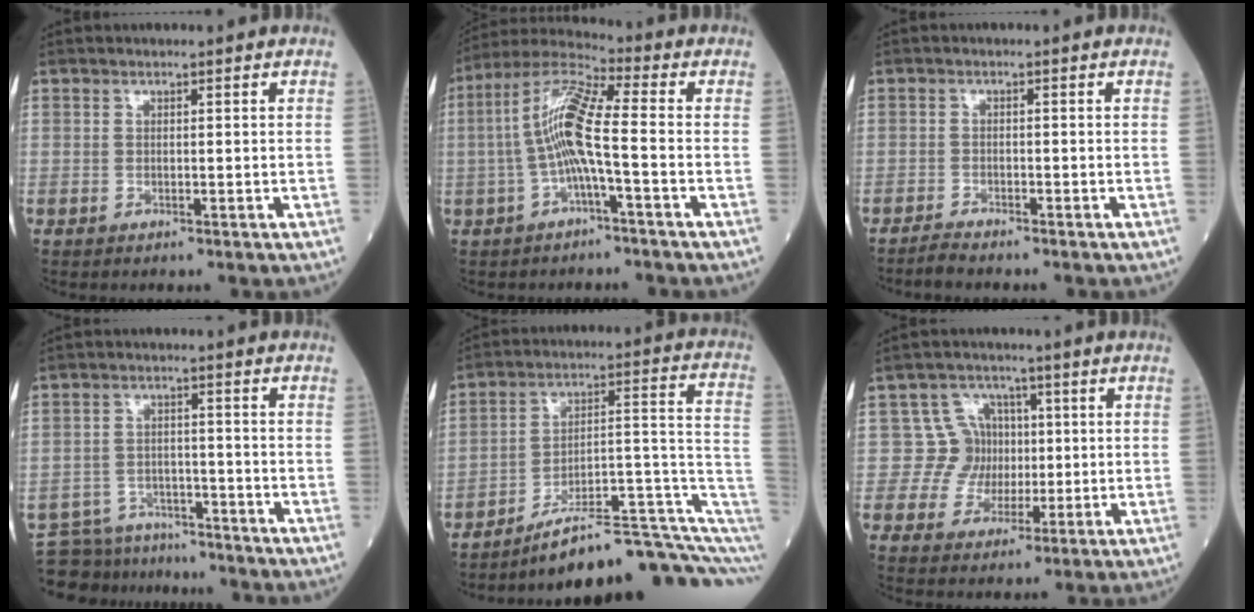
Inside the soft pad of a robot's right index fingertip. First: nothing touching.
{"total": 10.0, "force": [-1.3, 0.6, 9.9], "torque": [-0.203, 0.022, -0.033]}
{"total": 1.9, "force": [-1.9, -0.1, 0.3], "torque": [-0.013, -0.006, -0.036]}
{"total": 10.5, "force": [-9.8, 3.7, 0.6], "torque": [-0.013, 0.018, -0.145]}
{"total": 16.5, "force": [-10.8, 1.9, 12.3], "torque": [-0.122, 0.074, -0.159]}
{"total": 5.9, "force": [0.6, 5.9, 0.2], "torque": [0.012, 0.017, 0.007]}